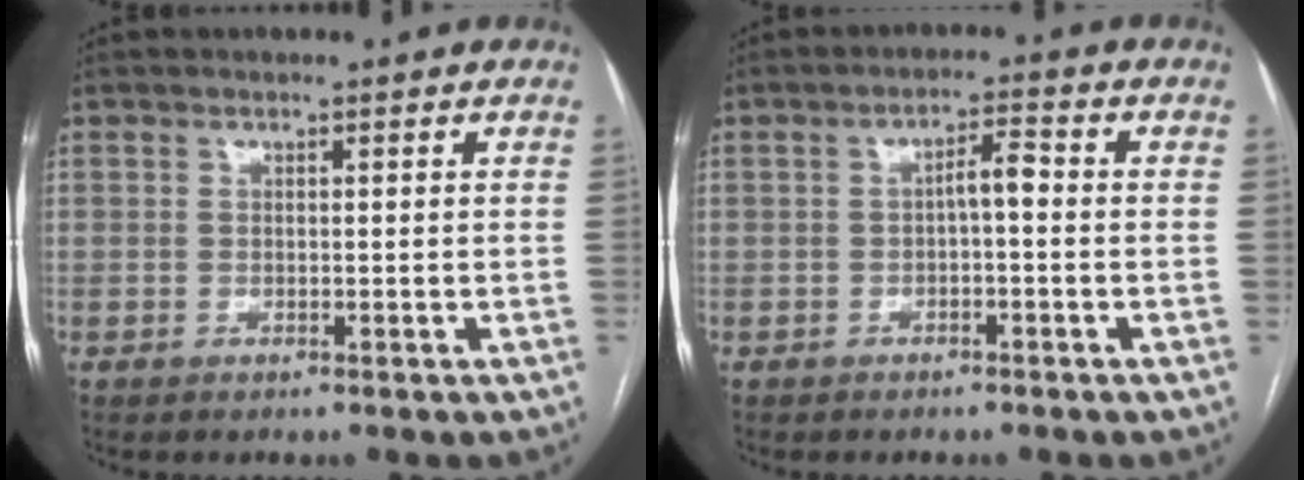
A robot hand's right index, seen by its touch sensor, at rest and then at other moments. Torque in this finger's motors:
{"motor_torque": [0.46, -0.04, 0.09, 0.06]}